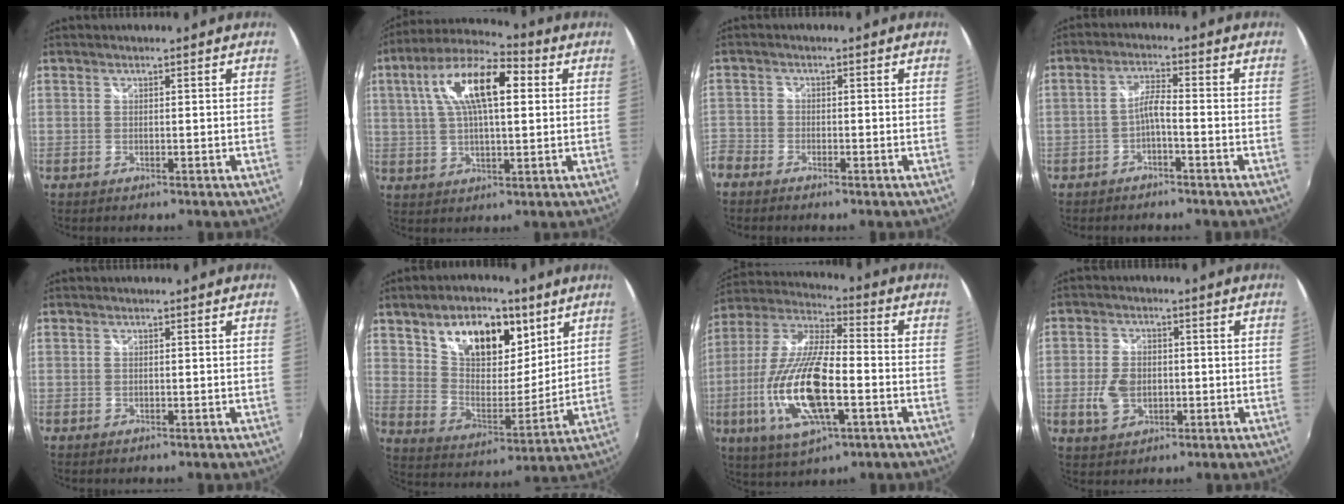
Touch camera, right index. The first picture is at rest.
{"total": 15.0, "force": [4.1, 5.6, 13.3], "torque": [-0.242, 0.030, 0.062]}
{"total": 6.3, "force": [-3.8, 4.8, 1.4], "torque": [-0.062, -0.001, -0.083]}
{"total": 3.3, "force": [-1.8, 0.3, 2.7], "torque": [-0.060, 0.009, -0.034]}
{"total": 0.0}
{"total": 16.8, "force": [9.8, 9.3, 10.1], "torque": [-0.168, 0.013, 0.176]}
{"total": 20.2, "force": [-5.6, 6.7, 18.2], "torque": [-0.375, -0.023, -0.103]}
{"total": 6.9, "force": [-1.2, 4.9, 4.8], "torque": [-0.104, 0.000, -0.018]}